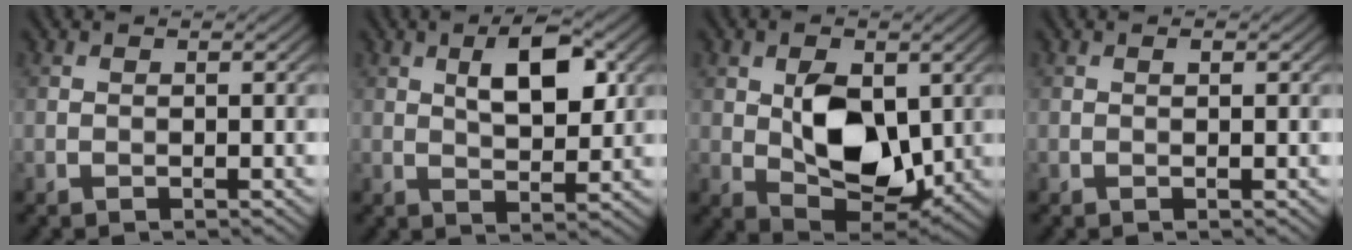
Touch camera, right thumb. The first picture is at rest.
{"total": 6.8, "force": [2.2, 3.0, 5.6], "torque": [-0.093, 0.002, 0.036]}
{"total": 9.6, "force": [0.9, 6.1, 7.4], "torque": [-0.130, -0.010, 0.019]}
{"total": 0.6, "force": [0.2, 0.1, 0.5], "torque": [-0.008, 0.000, 0.003]}